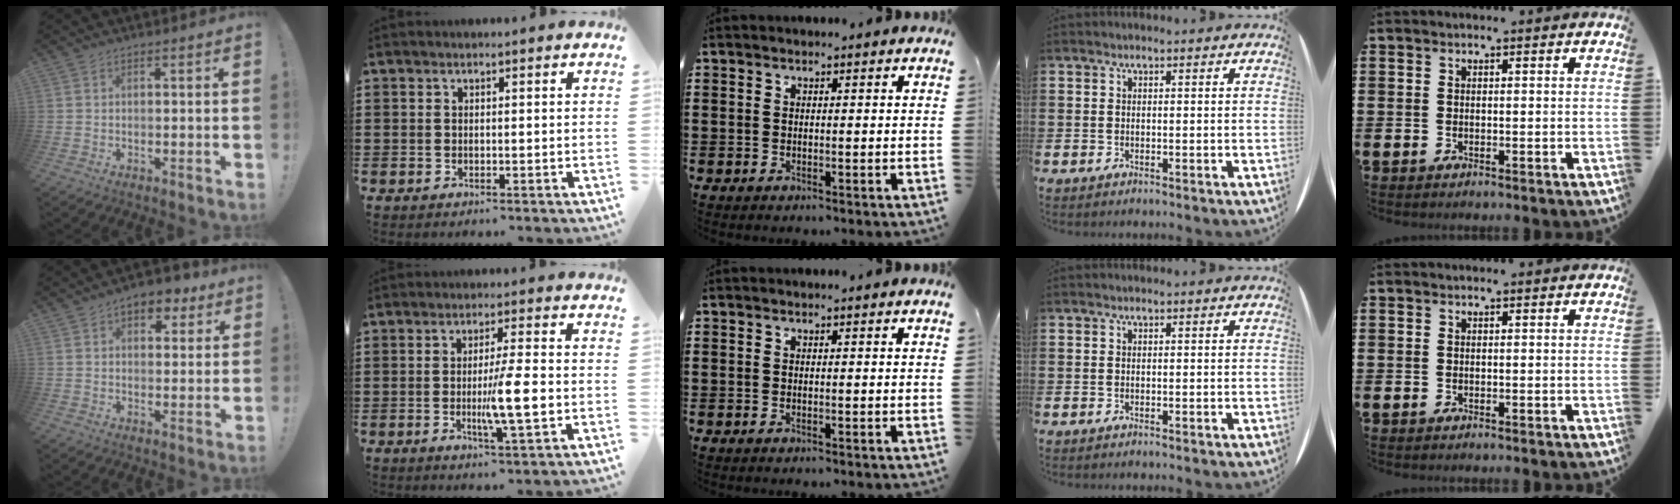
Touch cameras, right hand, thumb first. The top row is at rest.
{"thumb": {"total": 7.1, "force": [3.9, 4.5, 3.9], "torque": [-0.037, -0.017, 0.065]}, "index": {"total": 7.7, "force": [-1.3, 0.6, 7.5], "torque": [-0.140, -0.013, -0.027]}}